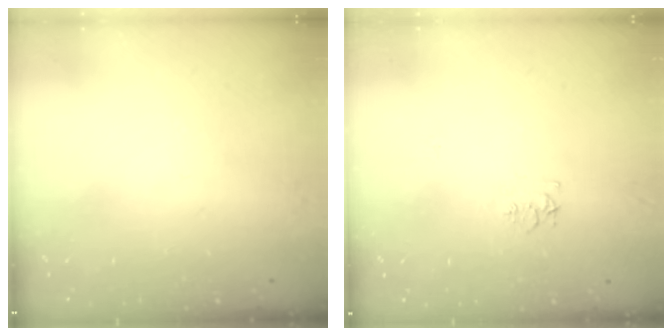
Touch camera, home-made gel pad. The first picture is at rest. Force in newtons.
{"total": 6.2, "press": 6.2, "slide": 0.6}